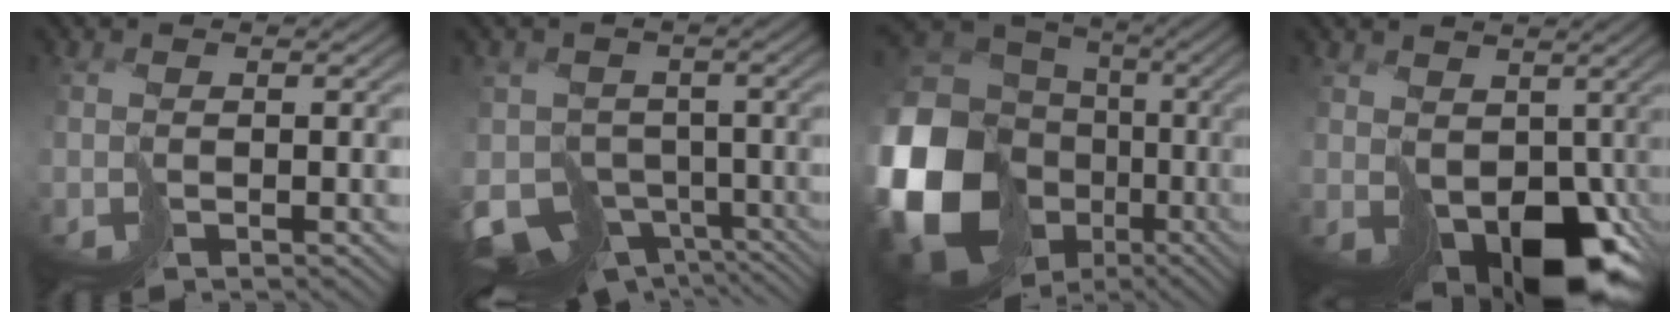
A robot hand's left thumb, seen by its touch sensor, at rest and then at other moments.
{"total": 9.8, "force": [-5.0, 7.1, 4.6], "torque": [-0.110, -0.028, -0.067]}
{"total": 22.3, "force": [-3.7, 19.4, 10.4], "torque": [-0.302, -0.059, -0.073]}
{"total": 10.6, "force": [-1.2, 7.1, 7.8], "torque": [-0.157, -0.044, 0.004]}